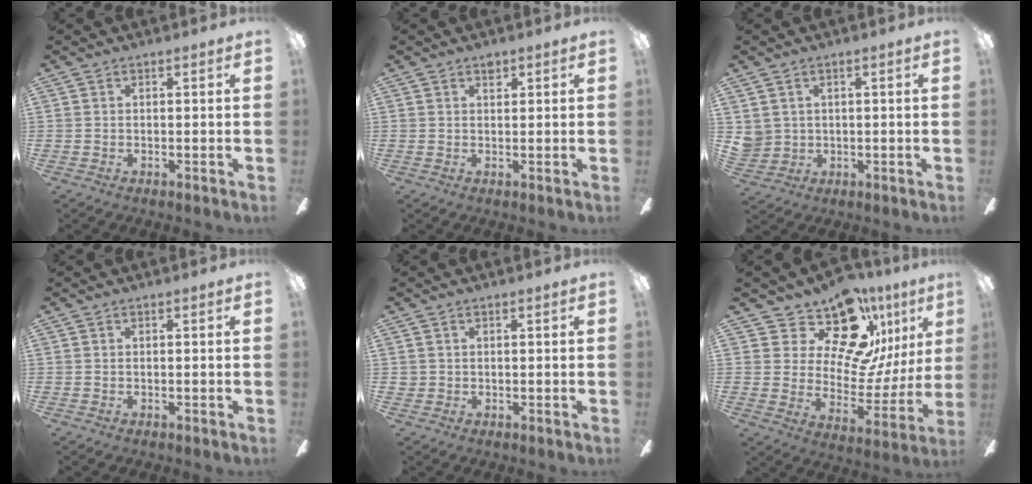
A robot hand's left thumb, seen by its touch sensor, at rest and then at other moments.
{"total": 1.7, "force": [1.2, 0.8, 0.7], "torque": [-0.008, -0.004, 0.022]}
{"total": 3.5, "force": [1.6, 3.2, 0.0], "torque": [-0.013, 0.003, 0.031]}
{"total": 0.0}
{"total": 1.1, "force": [0.5, 1.0, 0.1], "torque": [-0.002, 0.004, 0.009]}
{"total": 17.6, "force": [12.2, 9.1, 8.9], "torque": [-0.136, -0.093, 0.217]}